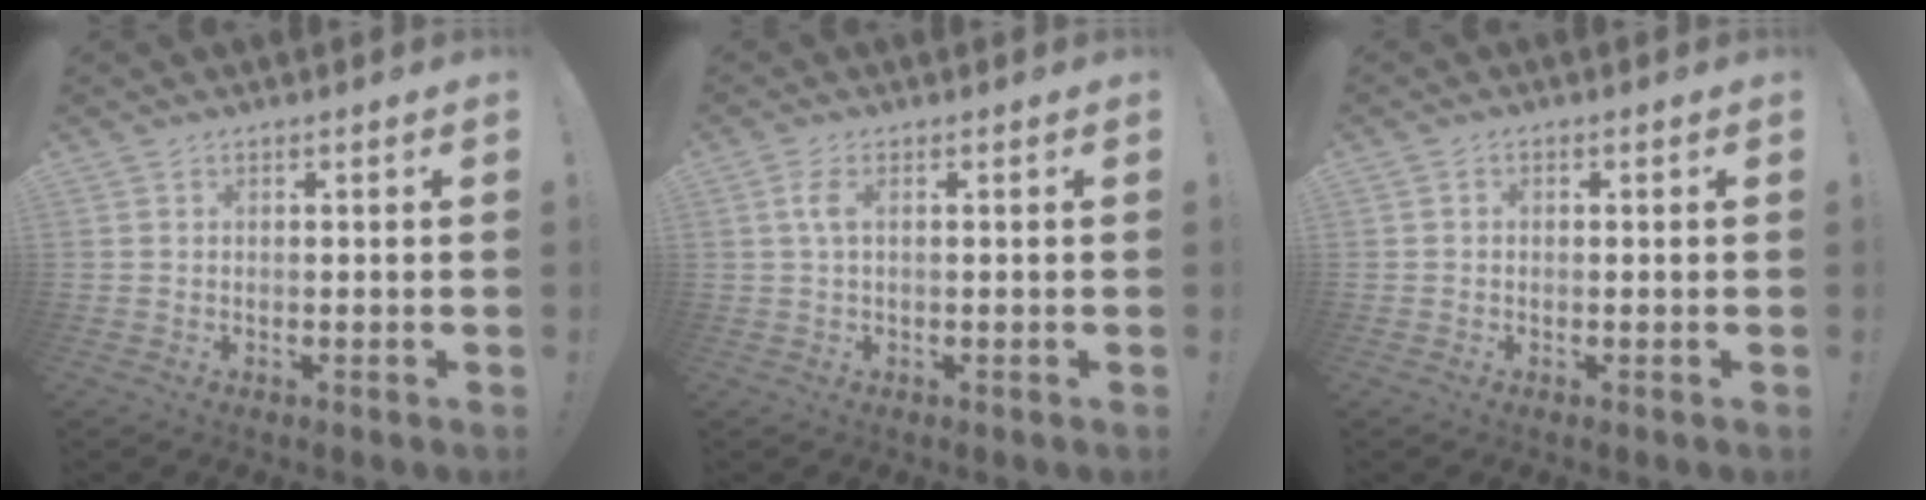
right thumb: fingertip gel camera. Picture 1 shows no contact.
{"total": 3.3, "force": [0.5, 0.9, 3.1], "torque": [-0.068, 0.003, 0.006]}
{"total": 0.9, "force": [-0.4, 0.6, 0.3], "torque": [-0.005, 0.003, -0.008]}